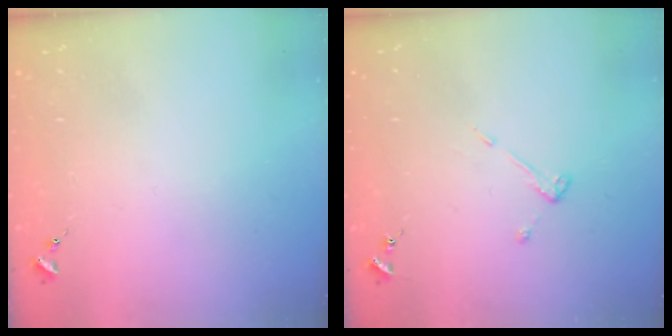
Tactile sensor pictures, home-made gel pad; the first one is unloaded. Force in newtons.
{"total": 4.3, "press": 4.3, "slide": 0.4}